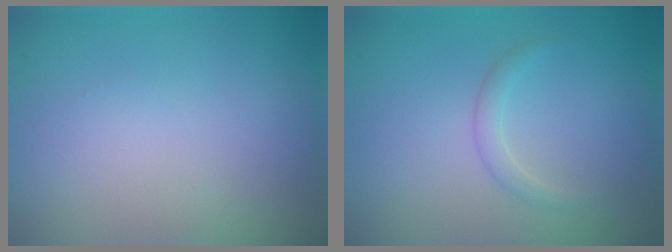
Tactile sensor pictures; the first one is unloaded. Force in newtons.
{"total": 1.2, "press": 1.2, "slide": 0.1}